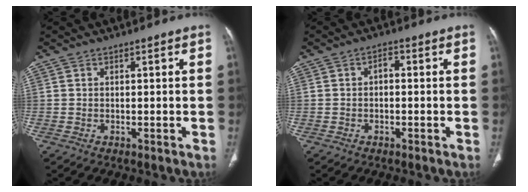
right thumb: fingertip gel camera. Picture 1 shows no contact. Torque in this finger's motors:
{"motor_torque": [1.55, 2.65, 0.73, -0.34, -0.02]}